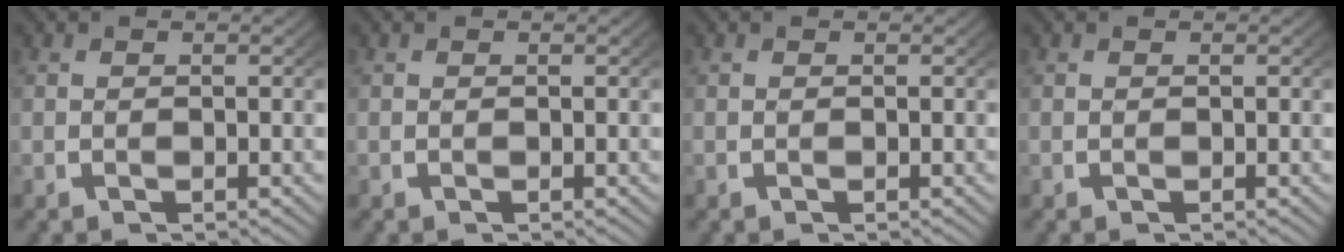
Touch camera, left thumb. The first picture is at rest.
{"total": 0.0}
{"total": 0.0}
{"total": 0.0}